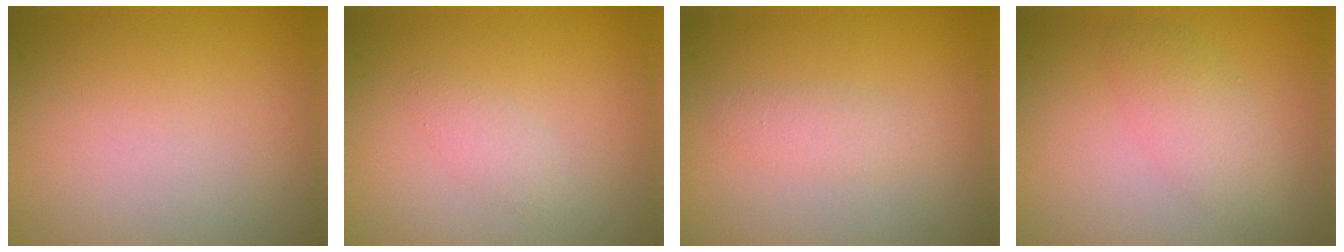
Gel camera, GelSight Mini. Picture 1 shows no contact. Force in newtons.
{"total": 1.1, "press": 1.1, "slide": 0.1}
{"total": 1.4, "press": 1.4, "slide": 0.0}
{"total": 2.9, "press": 2.9, "slide": 0.2}